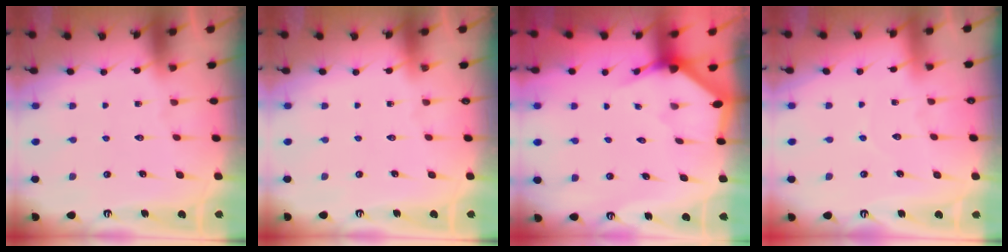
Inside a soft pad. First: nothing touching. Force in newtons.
{"total": 0.0}
{"total": 2.4, "press": 2.4, "slide": 0.2}
{"total": 4.3, "press": 4.3, "slide": 0.4}